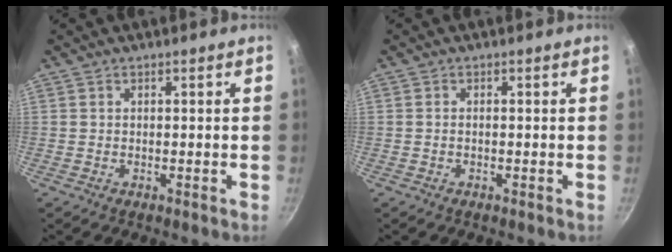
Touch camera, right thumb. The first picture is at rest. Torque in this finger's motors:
{"motor_torque": [0.18, -0.25, -0.11, 0.09, 0.09]}